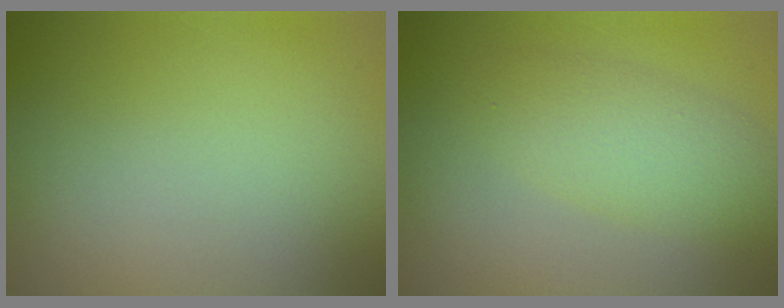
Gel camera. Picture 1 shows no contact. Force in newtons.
{"total": 3.9, "press": 3.9, "slide": 0.1}